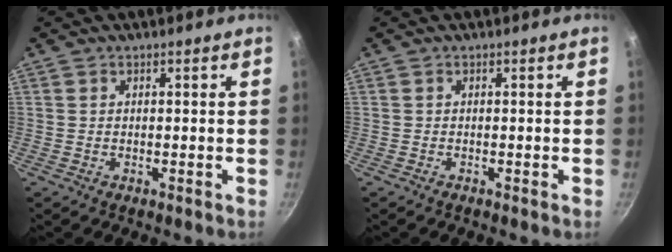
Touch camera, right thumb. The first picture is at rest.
{"total": 0.0}